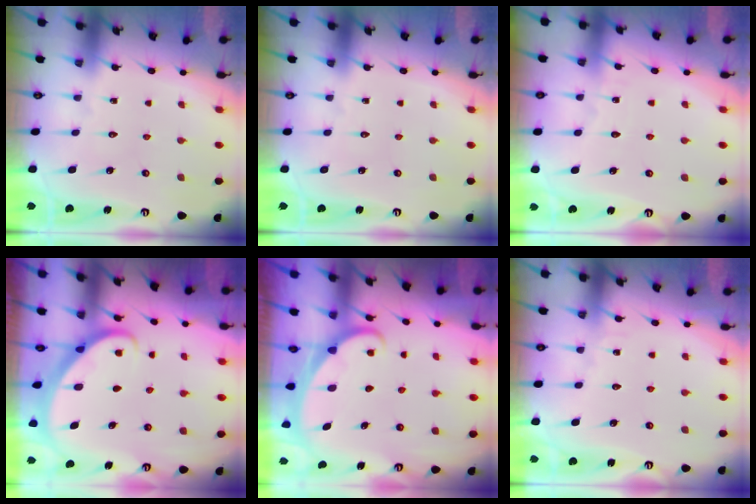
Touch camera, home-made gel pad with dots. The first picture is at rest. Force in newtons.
{"total": 0.0}
{"total": 3.0, "press": 3.0, "slide": 0.3}
{"total": 2.8, "press": 2.8, "slide": 0.1}
{"total": 1.5, "press": 1.5, "slide": 0.1}
{"total": 3.4, "press": 3.4, "slide": 0.4}